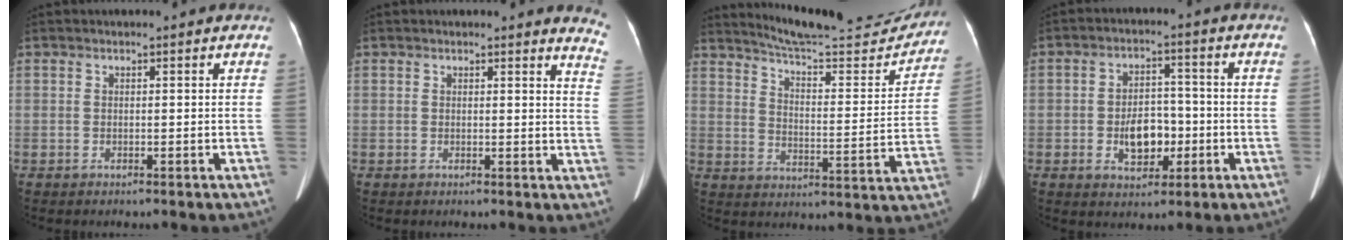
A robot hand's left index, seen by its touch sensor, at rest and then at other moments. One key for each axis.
{"total": 5.4, "fx": 5.3, "fy": 0.3, "fz": 1.2, "tx": -0.006, "ty": -0.045, "tz": 0.021}
{"total": 19.8, "fx": 18.9, "fy": 1.5, "fz": 5.6, "tx": -0.085, "ty": -0.055, "tz": 0.252}
{"total": 6.8, "fx": -1.8, "fy": 4.2, "fz": 5.0, "tx": -0.091, "ty": 0.010, "tz": -0.025}